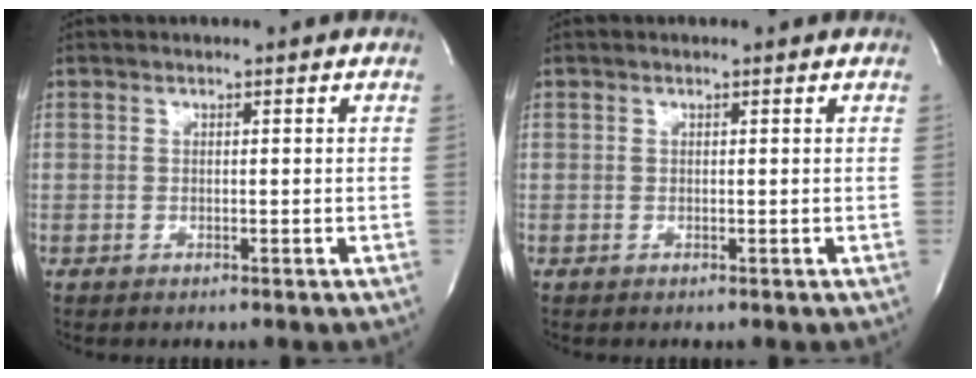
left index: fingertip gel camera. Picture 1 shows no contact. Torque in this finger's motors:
{"motor_torque": [-0.01, 0.01, 0.00, 0.00]}